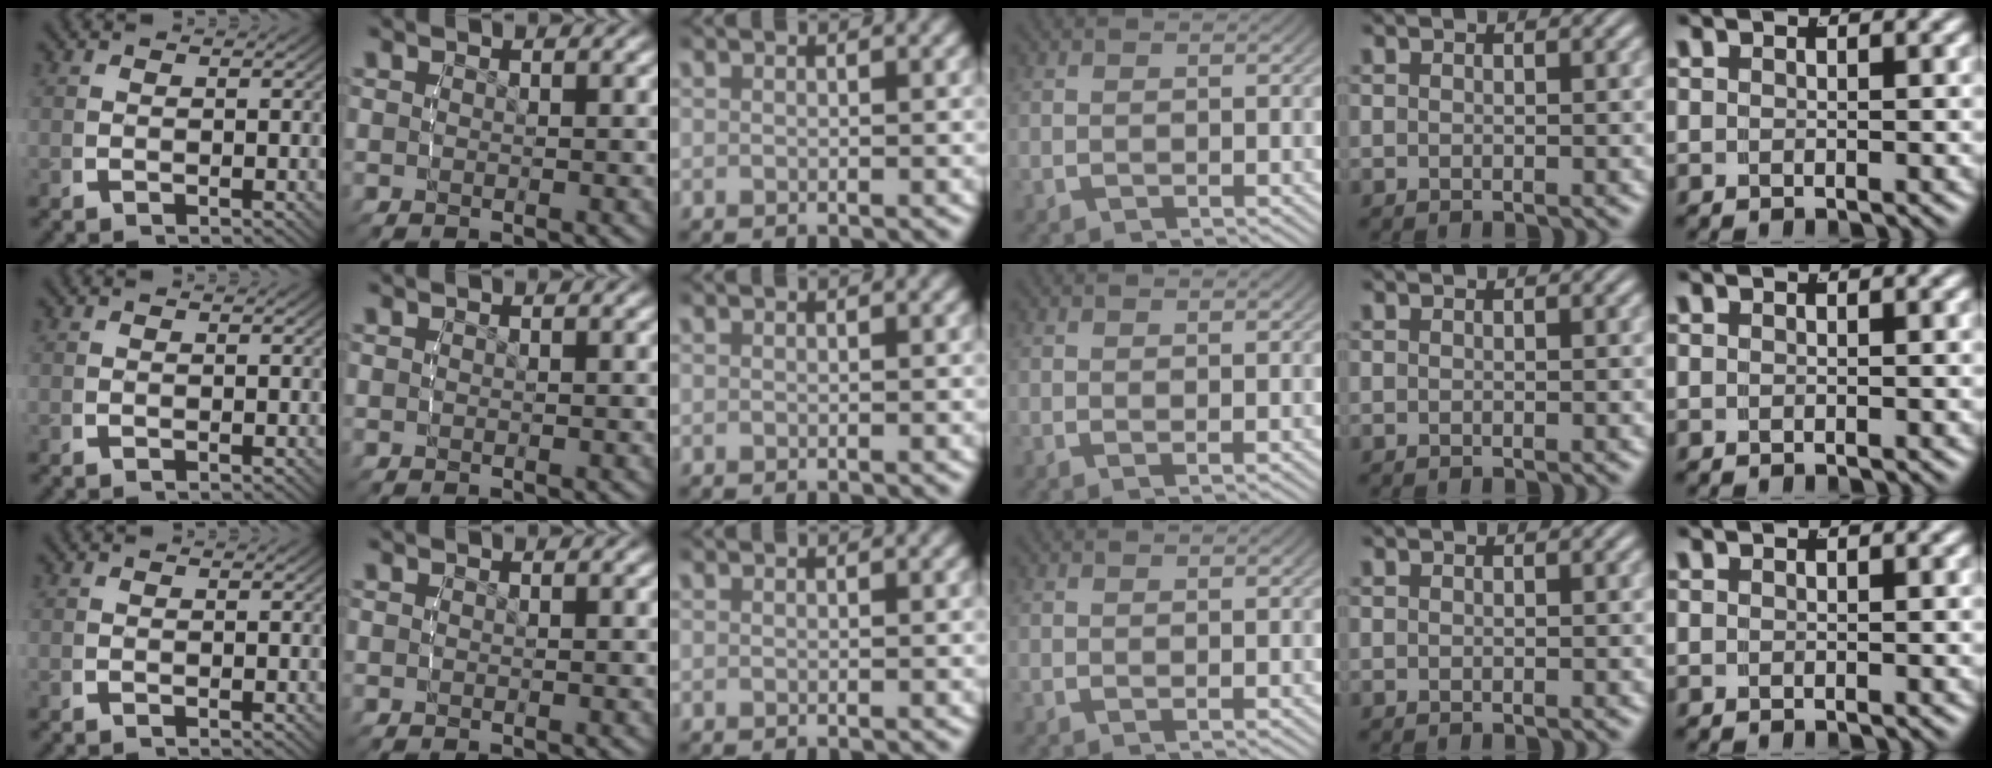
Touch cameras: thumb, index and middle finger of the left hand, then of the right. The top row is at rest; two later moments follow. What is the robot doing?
{"motion": "lift_and_place", "object": "button"}